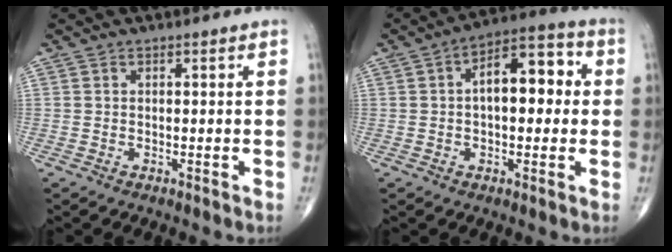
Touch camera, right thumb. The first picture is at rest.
{"total": 11.7, "force": [1.3, 6.1, 9.9], "torque": [-0.122, 0.031, 0.009]}